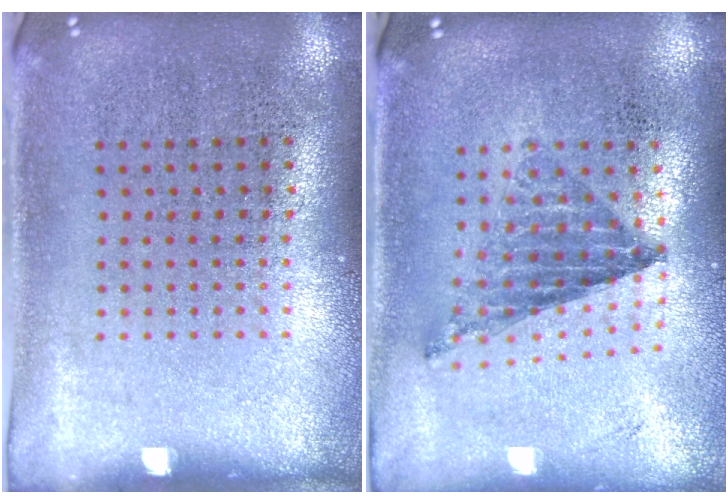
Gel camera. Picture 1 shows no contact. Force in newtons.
{"total": 0.8, "press": 0.8, "slide": 0.1}